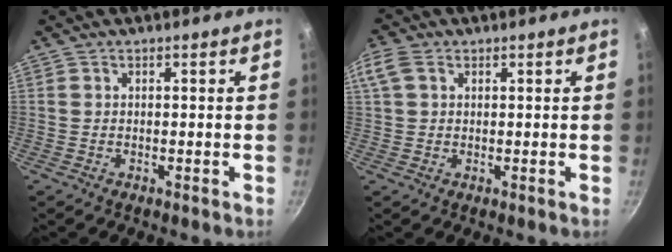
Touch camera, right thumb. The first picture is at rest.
{"total": 4.3, "force": [1.6, 2.9, 2.8], "torque": [-0.059, 0.012, 0.030]}